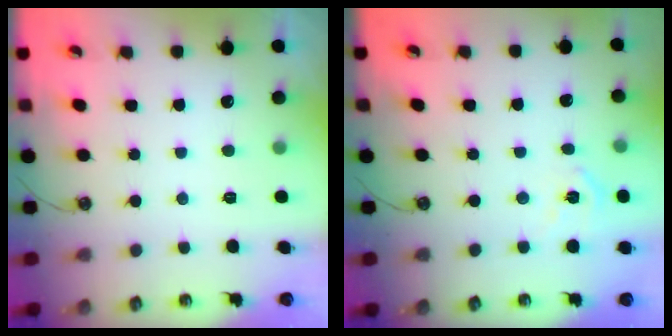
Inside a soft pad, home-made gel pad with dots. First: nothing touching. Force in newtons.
{"total": 5.3, "press": 5.3, "slide": 0.3}